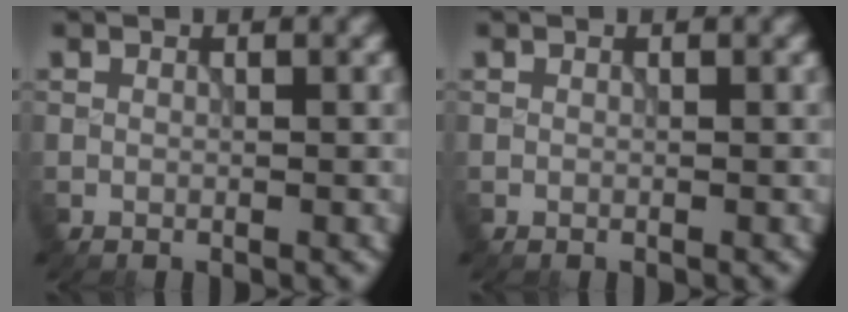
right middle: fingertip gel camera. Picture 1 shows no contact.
{"total": 0.0}